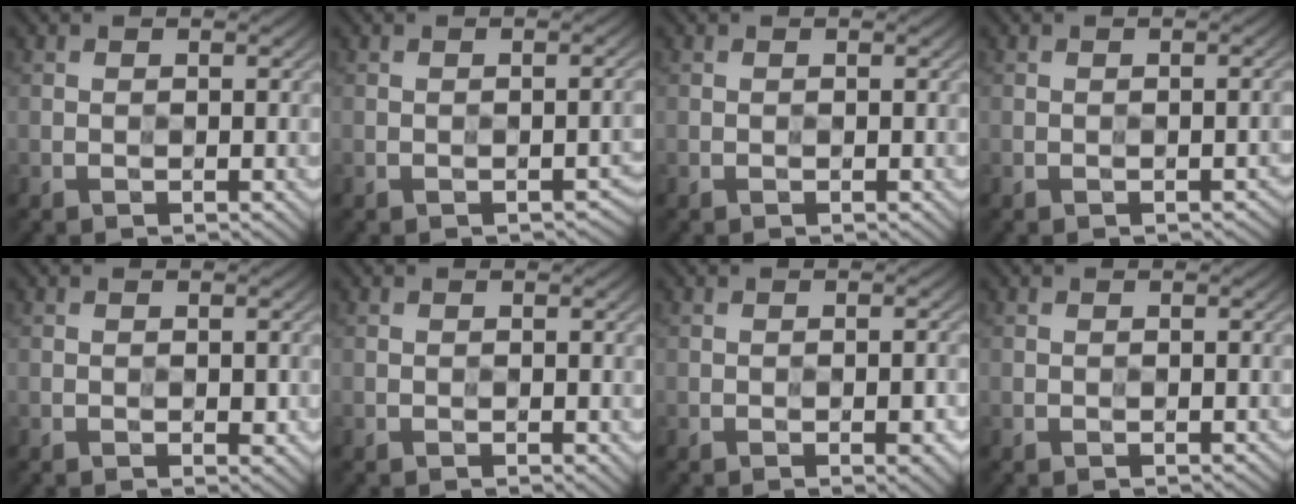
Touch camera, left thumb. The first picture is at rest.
{"total": 2.9, "force": [-1.4, 1.5, 2.0], "torque": [-0.011, -0.008, -0.011]}
{"total": 0.0}
{"total": 1.7, "force": [-0.9, 0.8, 1.3], "torque": [-0.007, -0.002, -0.005]}
{"total": 1.7, "force": [-0.6, 1.1, 1.2], "torque": [-0.011, -0.008, -0.003]}
{"total": 0.7, "force": [-0.2, 0.3, 0.6], "torque": [-0.007, -0.001, 0.000]}
{"total": 2.8, "force": [-1.2, 1.3, 2.1], "torque": [-0.018, -0.007, -0.012]}
{"total": 0.0}